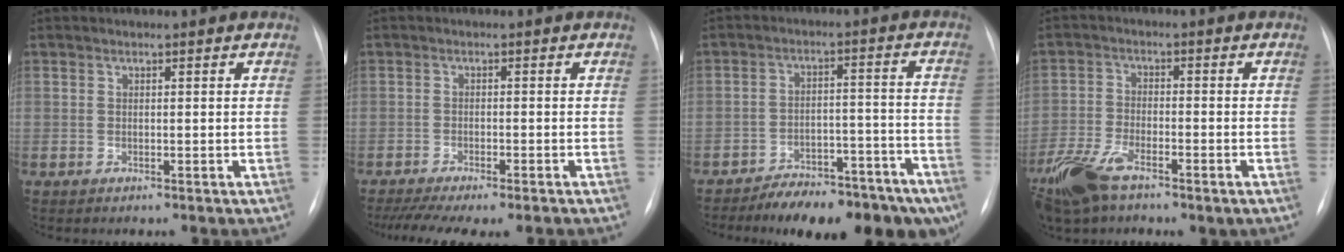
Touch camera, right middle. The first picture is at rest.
{"total": 11.6, "force": [-9.4, 2.4, 6.3], "torque": [-0.101, -0.006, -0.134]}
{"total": 17.0, "force": [-13.7, 5.0, 8.8], "torque": [-0.070, 0.026, -0.190]}
{"total": 10.3, "force": [-6.7, 4.3, 6.6], "torque": [-0.143, -0.011, -0.120]}